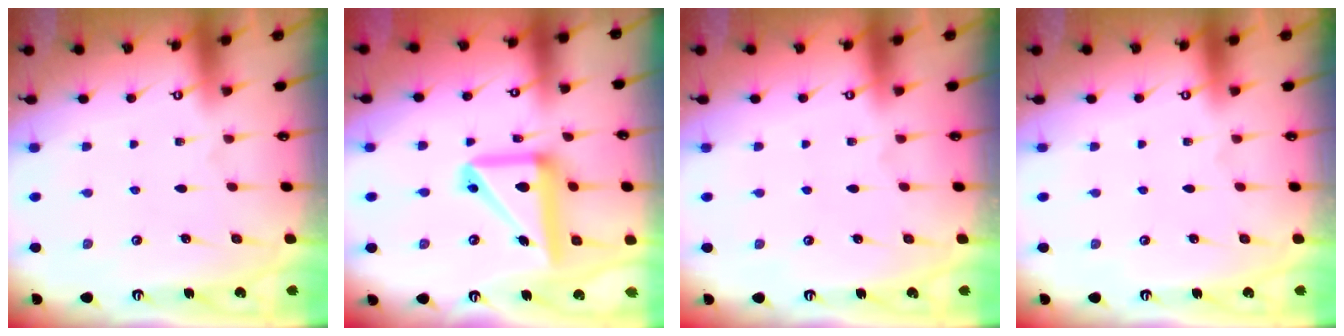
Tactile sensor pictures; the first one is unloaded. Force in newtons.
{"total": 15.5, "press": 15.3, "slide": 2.3}
{"total": 0.0}
{"total": 0.0}